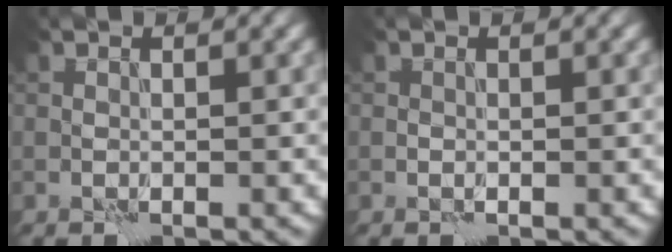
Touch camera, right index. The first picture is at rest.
{"total": 0.0}